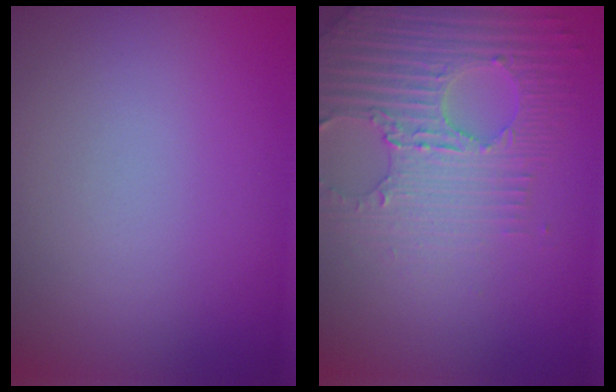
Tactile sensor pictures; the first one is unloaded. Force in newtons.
{"total": 5.4, "press": 4.6, "slide": 2.9}